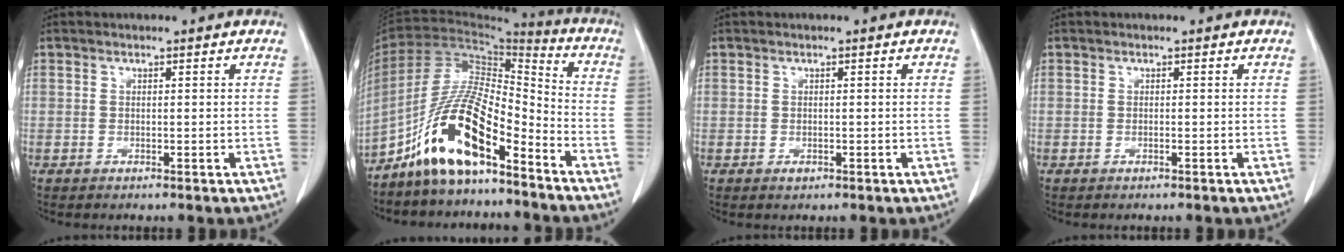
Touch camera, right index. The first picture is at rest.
{"total": 14.2, "force": [-9.1, 3.3, 10.4], "torque": [-0.204, 0.016, -0.167]}
{"total": 0.7, "force": [-0.3, 0.5, 0.4], "torque": [-0.004, 0.001, -0.003]}
{"total": 0.0}